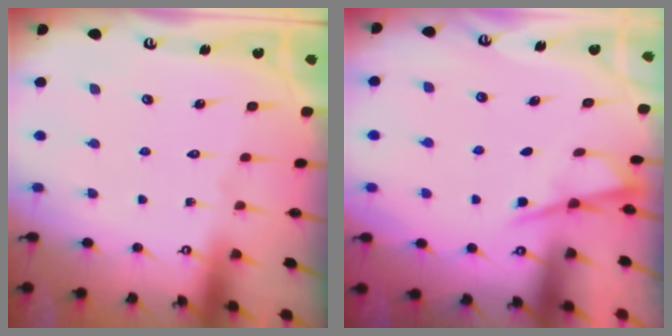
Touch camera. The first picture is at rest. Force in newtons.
{"total": 2.3, "press": 2.2, "slide": 0.4}